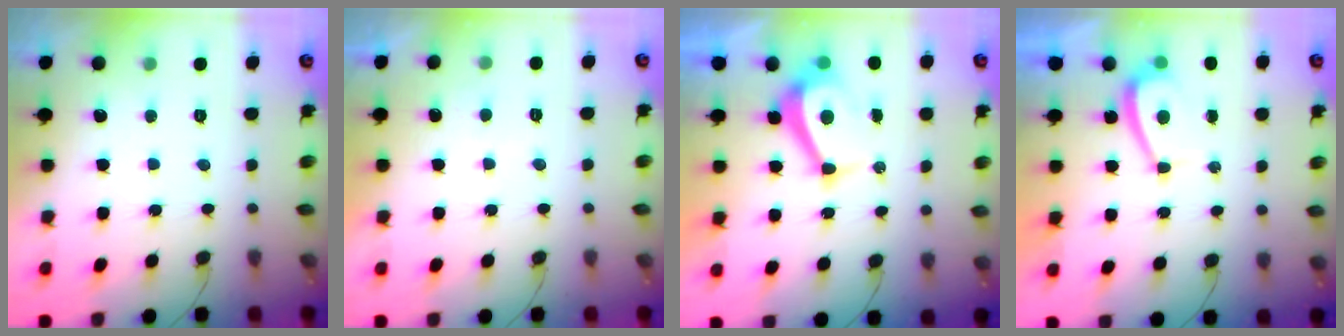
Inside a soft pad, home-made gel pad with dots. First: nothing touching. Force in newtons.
{"total": 2.0, "press": 1.9, "slide": 0.7}
{"total": 7.7, "press": 7.7, "slide": 0.8}
{"total": 2.4, "press": 2.3, "slide": 0.6}